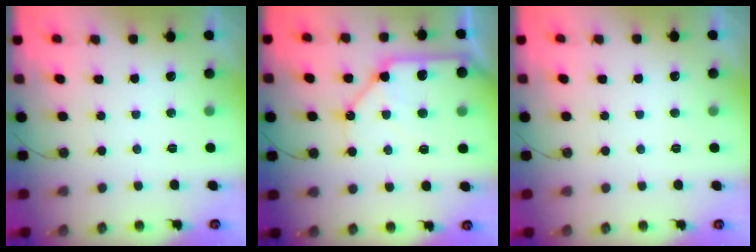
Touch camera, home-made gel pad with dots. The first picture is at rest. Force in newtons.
{"total": 13.8, "press": 13.7, "slide": 1.8}
{"total": 0.0}